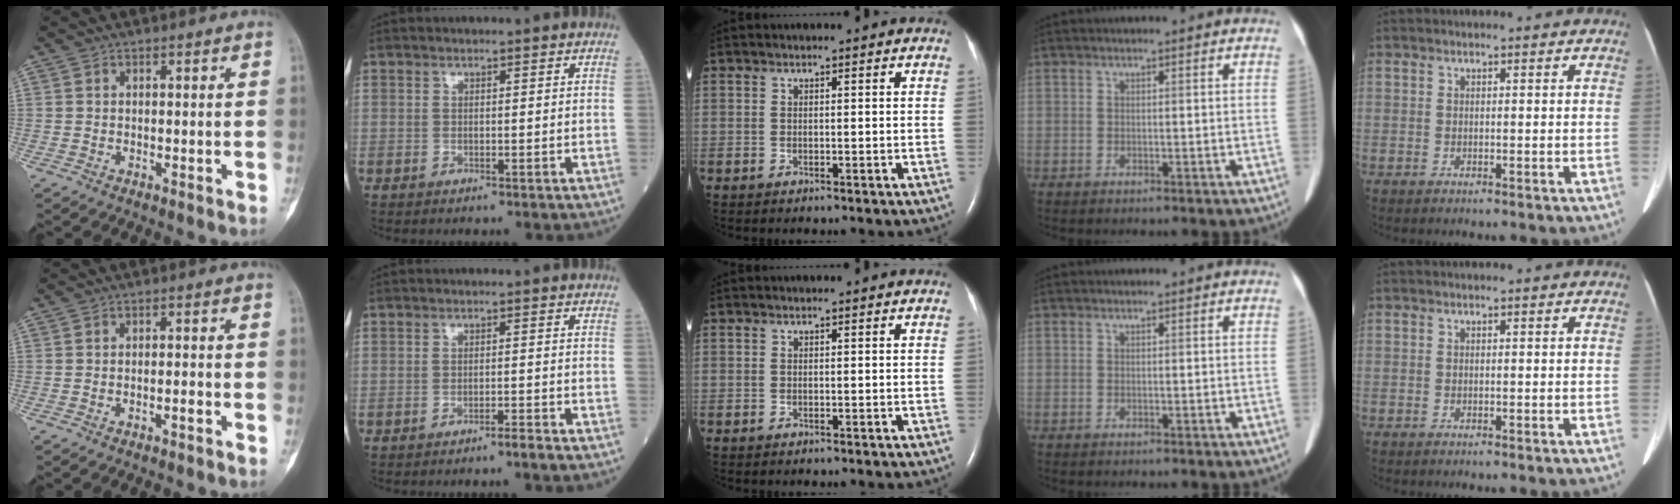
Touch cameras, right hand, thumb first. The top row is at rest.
{"thumb": {"total": 1.6, "force": [-0.9, 0.4, 1.2], "torque": [-0.020, 0.012, -0.013]}, "index": {"total": 2.1, "force": [-1.9, -0.4, 1.0], "torque": [-0.014, 0.002, -0.028]}}